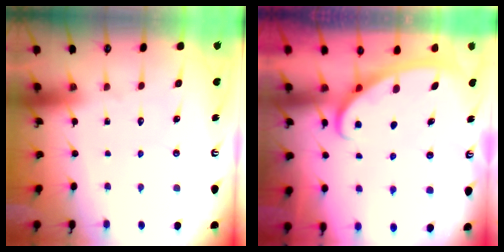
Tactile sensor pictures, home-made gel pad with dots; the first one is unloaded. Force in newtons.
{"total": 2.8, "press": 2.8, "slide": 0.4}